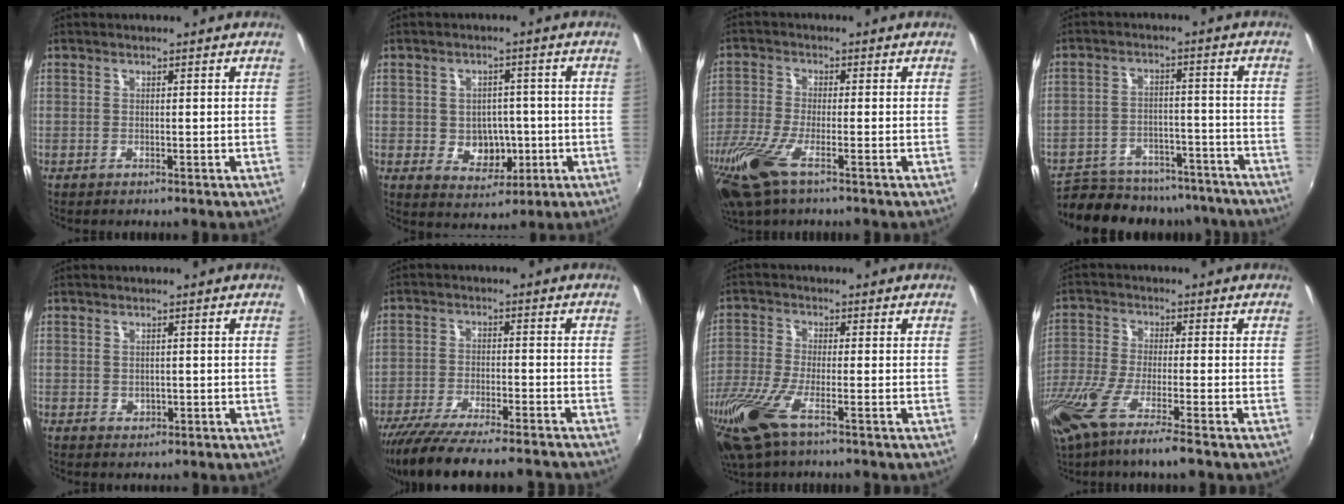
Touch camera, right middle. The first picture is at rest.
{"total": 6.8, "force": [-1.2, 5.7, 3.6], "torque": [-0.068, 0.002, -0.003]}
{"total": 12.1, "force": [-7.2, 3.2, 9.2], "torque": [-0.218, -0.045, -0.144]}
{"total": 20.0, "force": [-17.5, 7.3, 6.5], "torque": [-0.142, 0.014, -0.229]}
{"total": 1.2, "force": [0.0, 1.1, 0.5], "torque": [-0.004, 0.001, 0.002]}
{"total": 16.5, "force": [-14.3, 2.2, 7.8], "torque": [-0.153, -0.030, -0.226]}
{"total": 12.4, "force": [-7.4, 3.0, 9.5], "torque": [-0.220, -0.047, -0.148]}
{"total": 12.3, "force": [-8.1, 1.0, 9.2], "torque": [-0.207, -0.052, -0.156]}